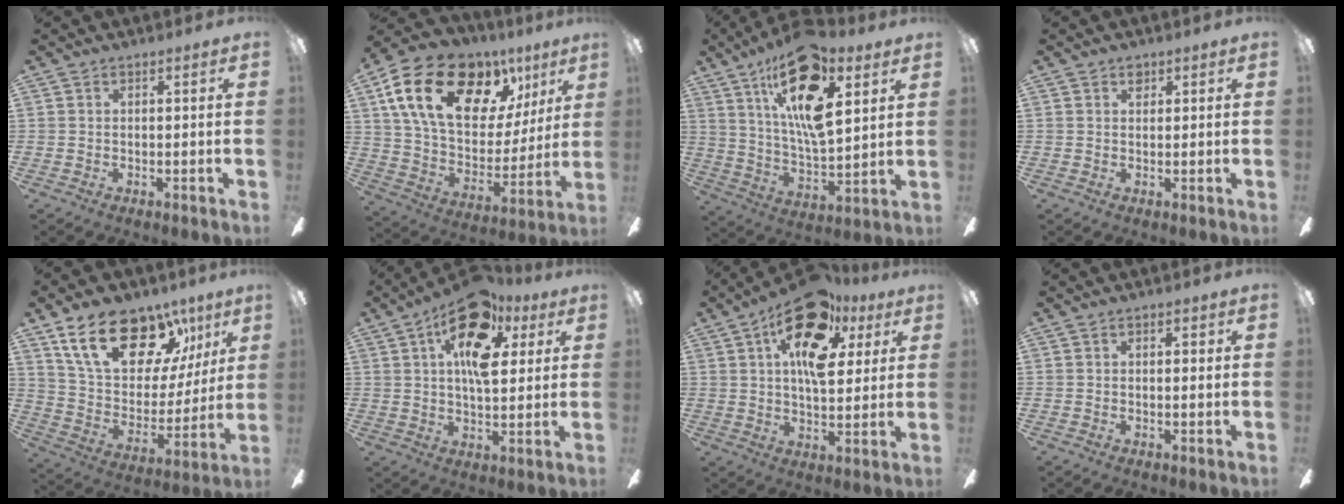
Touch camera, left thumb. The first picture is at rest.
{"total": 23.8, "force": [12.0, 14.0, 14.9], "torque": [-0.257, -0.047, 0.221]}
{"total": 21.4, "force": [11.5, 8.1, 16.1], "torque": [-0.300, -0.049, 0.185]}
{"total": 1.6, "force": [1.0, 1.0, 0.7], "torque": [0.001, -0.005, 0.016]}
{"total": 22.3, "force": [13.4, 12.5, 12.7], "torque": [-0.202, -0.068, 0.240]}
{"total": 17.5, "force": [8.5, 8.3, 12.8], "torque": [-0.202, -0.020, 0.142]}
{"total": 19.7, "force": [9.9, 9.3, 14.2], "torque": [-0.222, -0.030, 0.167]}
{"total": 1.3, "force": [0.1, 0.7, 1.2], "torque": [-0.015, 0.002, -0.001]}